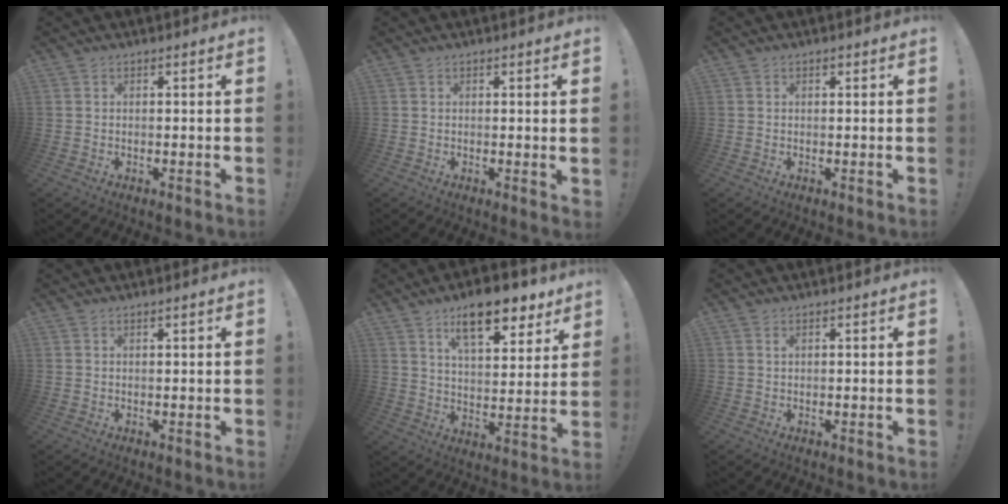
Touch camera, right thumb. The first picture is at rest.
{"total": 1.1, "force": [0.6, -0.1, 0.8], "torque": [-0.003, -0.004, 0.008]}
{"total": 0.5, "force": [0.3, 0.5, 0.1], "torque": [0.004, 0.000, 0.003]}
{"total": 0.6, "force": [0.4, -0.2, 0.5], "torque": [-0.007, 0.001, 0.005]}
{"total": 14.5, "force": [9.6, 5.6, 9.3], "torque": [-0.133, -0.057, 0.162]}
{"total": 0.5, "force": [0.4, 0.3, 0.2], "torque": [-0.002, 0.000, 0.006]}